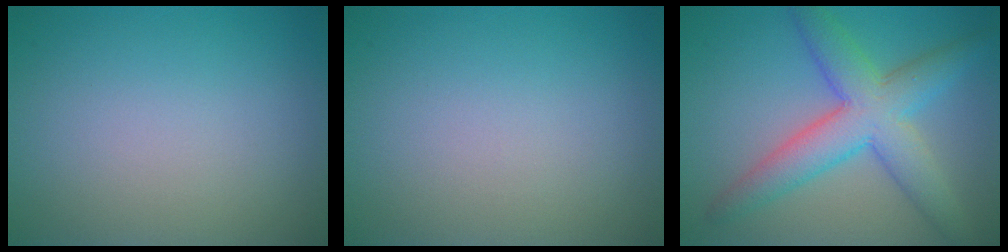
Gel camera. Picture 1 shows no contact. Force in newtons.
{"total": 0.0}
{"total": 6.7, "press": 6.7, "slide": 0.2}